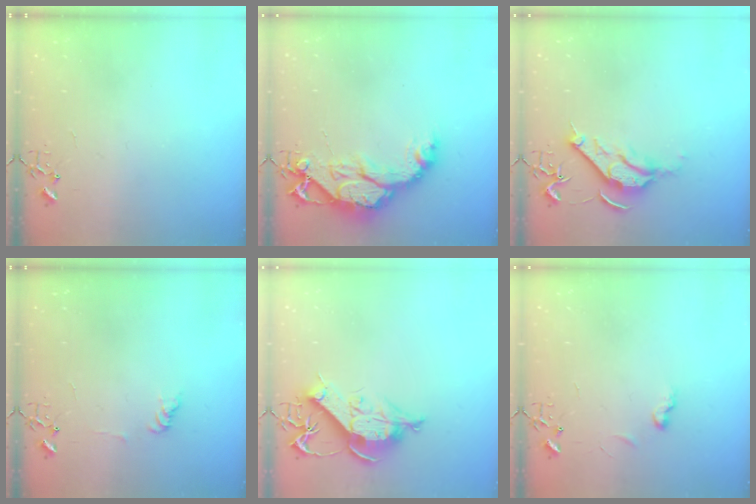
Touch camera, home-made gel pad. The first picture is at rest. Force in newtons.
{"total": 15.9, "press": 15.9, "slide": 1.7}
{"total": 10.1, "press": 10.0, "slide": 1.1}
{"total": 5.3, "press": 5.3, "slide": 0.2}
{"total": 12.2, "press": 12.1, "slide": 1.5}
{"total": 5.8, "press": 5.7, "slide": 0.7}